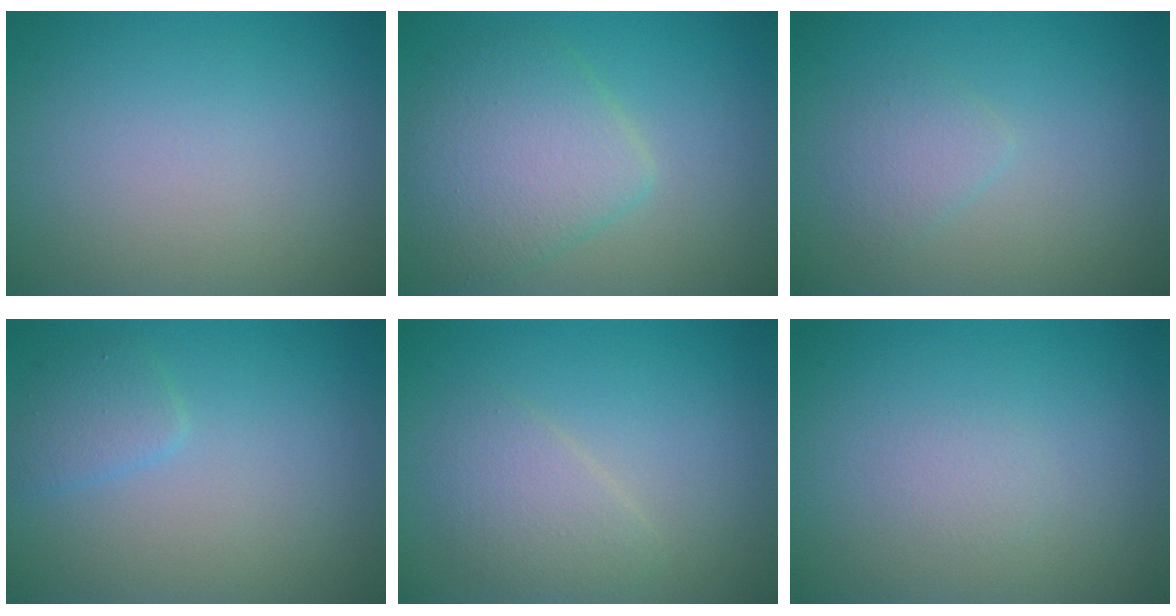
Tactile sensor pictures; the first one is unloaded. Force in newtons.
{"total": 5.1, "press": 5.1, "slide": 0.1}
{"total": 1.7, "press": 1.7, "slide": 0.1}
{"total": 1.7, "press": 1.7, "slide": 0.0}
{"total": 2.5, "press": 2.5, "slide": 0.1}
{"total": 0.8, "press": 0.8, "slide": 0.1}